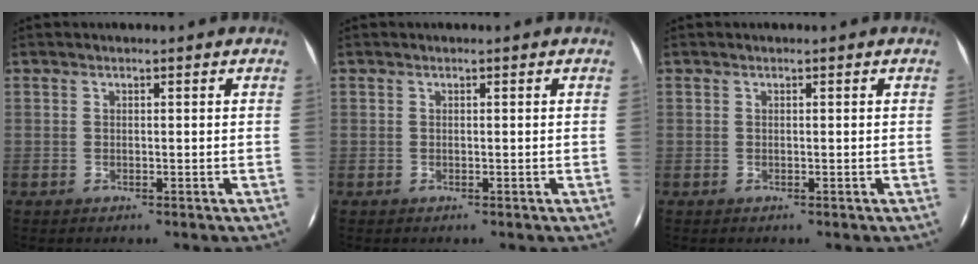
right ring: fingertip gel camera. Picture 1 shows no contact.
{"total": 0.0}
{"total": 0.0}